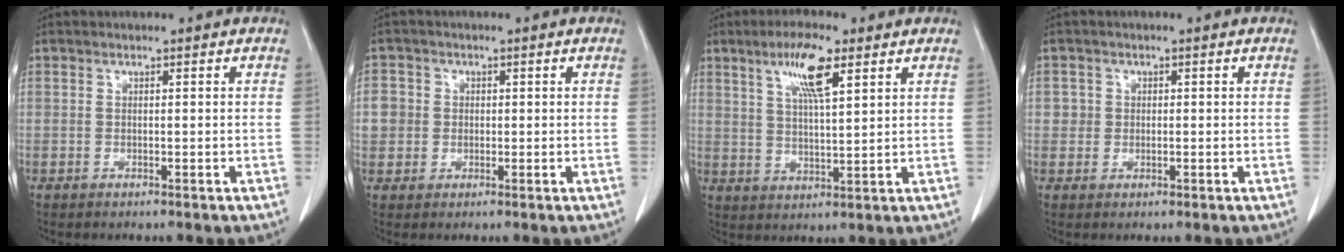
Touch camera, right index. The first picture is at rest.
{"total": 4.0, "force": [0.2, 3.9, 0.7], "torque": [-0.004, 0.009, 0.004]}
{"total": 7.9, "force": [4.2, 1.2, 6.6], "torque": [-0.127, 0.003, 0.075]}
{"total": 2.0, "force": [0.2, 2.0, 0.2], "torque": [0.006, 0.004, 0.000]}